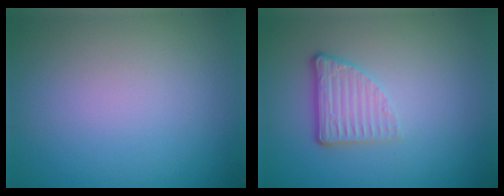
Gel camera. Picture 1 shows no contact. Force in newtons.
{"total": 3.0, "press": 2.1, "slide": 2.1}